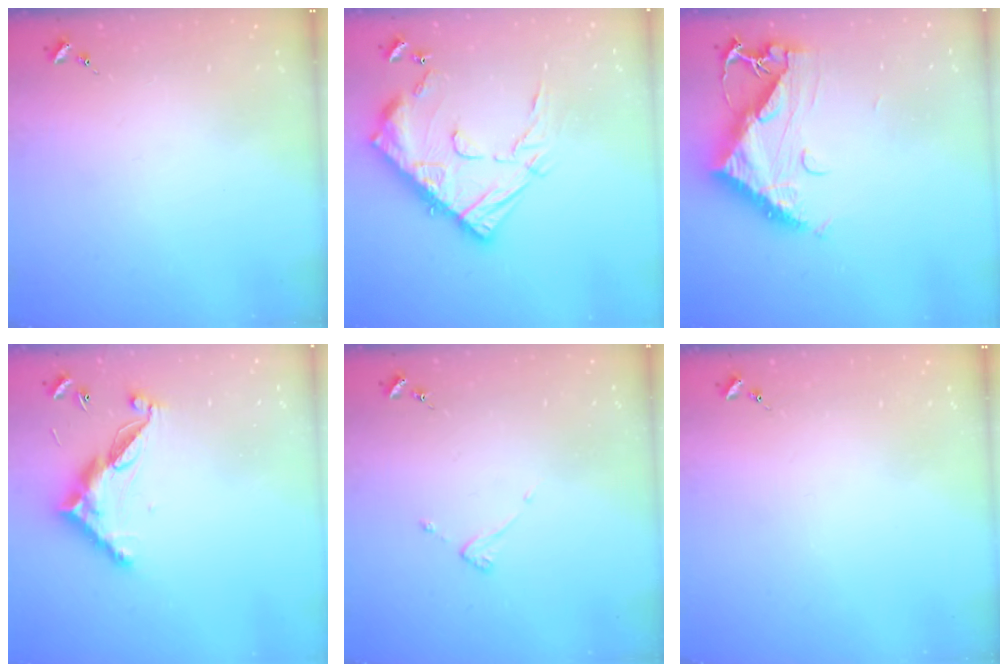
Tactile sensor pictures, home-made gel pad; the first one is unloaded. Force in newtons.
{"total": 20.3, "press": 20.3, "slide": 1.1}
{"total": 11.6, "press": 11.6, "slide": 1.1}
{"total": 12.2, "press": 12.1, "slide": 0.3}
{"total": 3.6, "press": 3.6, "slide": 0.3}
{"total": 0.0}